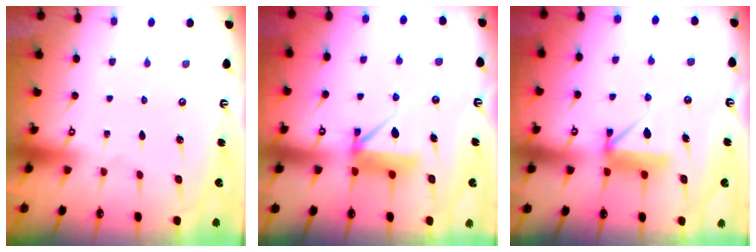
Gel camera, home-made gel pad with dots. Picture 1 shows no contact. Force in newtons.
{"total": 9.0, "press": 8.9, "slide": 0.9}
{"total": 8.8, "press": 8.8, "slide": 0.9}